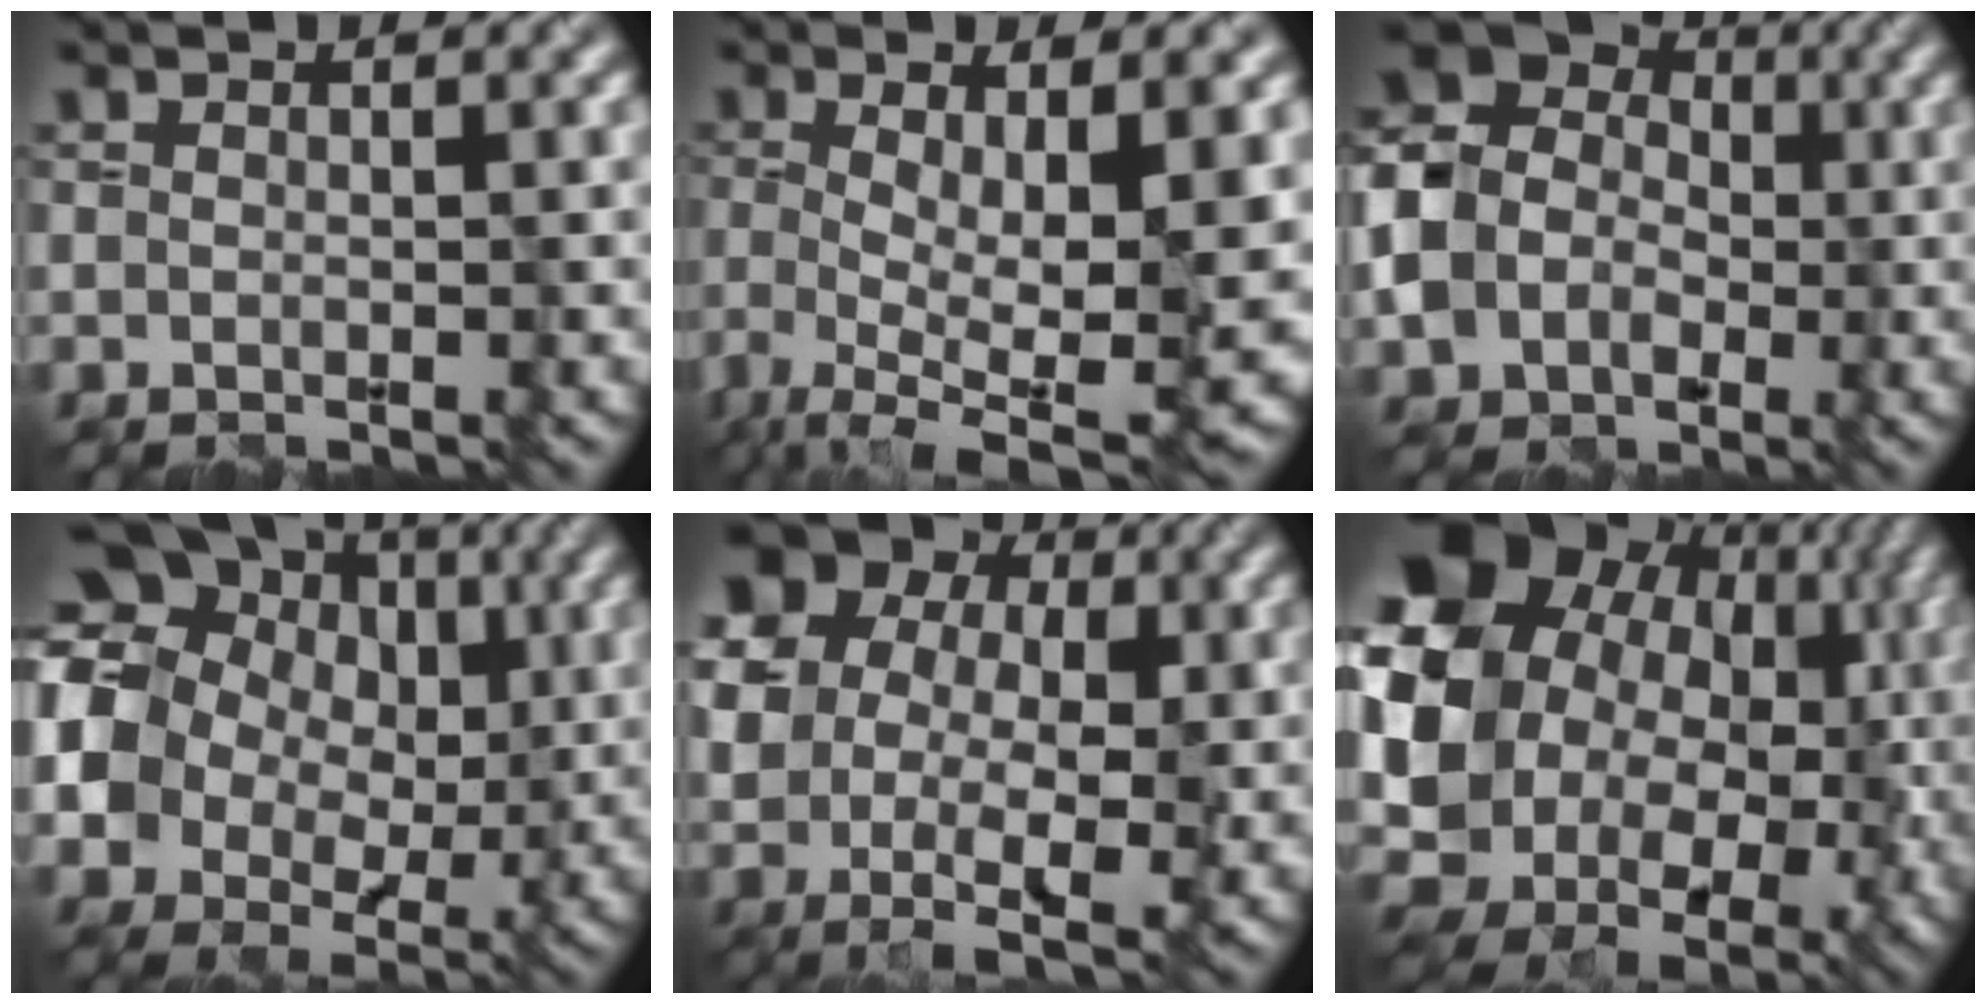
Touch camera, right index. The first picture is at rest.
{"total": 10.5, "force": [-2.5, 3.4, 9.6], "torque": [-0.162, -0.022, -0.040]}
{"total": 10.6, "force": [-1.2, 9.3, 4.8], "torque": [-0.114, 0.008, -0.053]}
{"total": 15.3, "force": [3.7, 12.8, 7.5], "torque": [-0.177, 0.017, 0.061]}
{"total": 17.3, "force": [2.5, 13.9, 9.9], "torque": [-0.184, 0.009, 0.040]}
{"total": 18.6, "force": [2.5, 15.5, 10.0], "torque": [-0.212, -0.013, 0.061]}